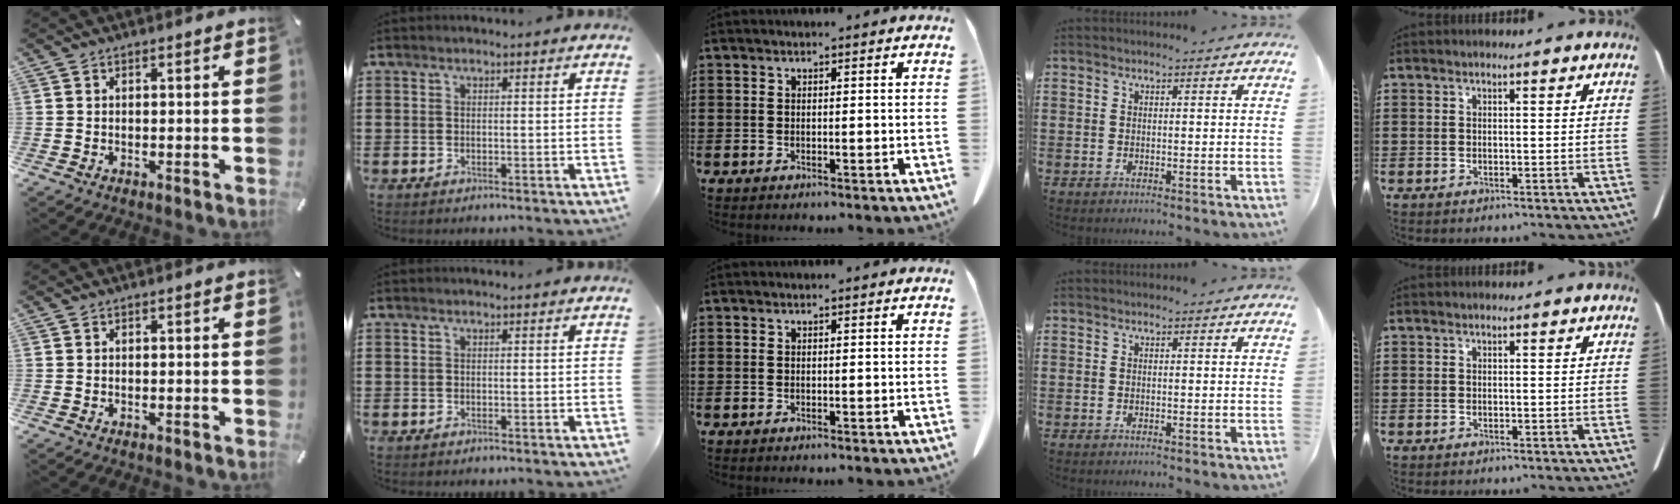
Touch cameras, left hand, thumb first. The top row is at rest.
{}